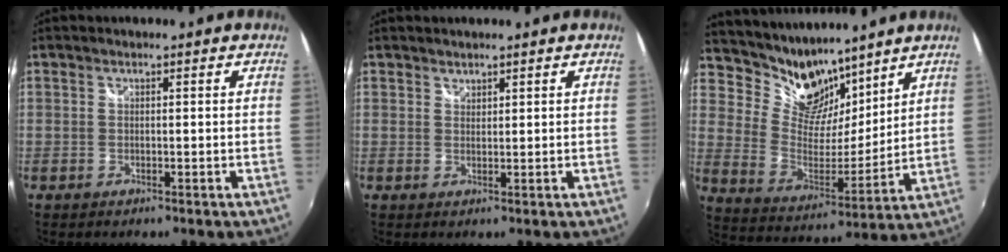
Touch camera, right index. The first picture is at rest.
{"total": 1.1, "force": [1.0, 0.4, 0.0], "torque": [0.002, 0.002, 0.018]}
{"total": 14.1, "force": [11.4, 6.6, 5.0], "torque": [-0.108, 0.001, 0.214]}